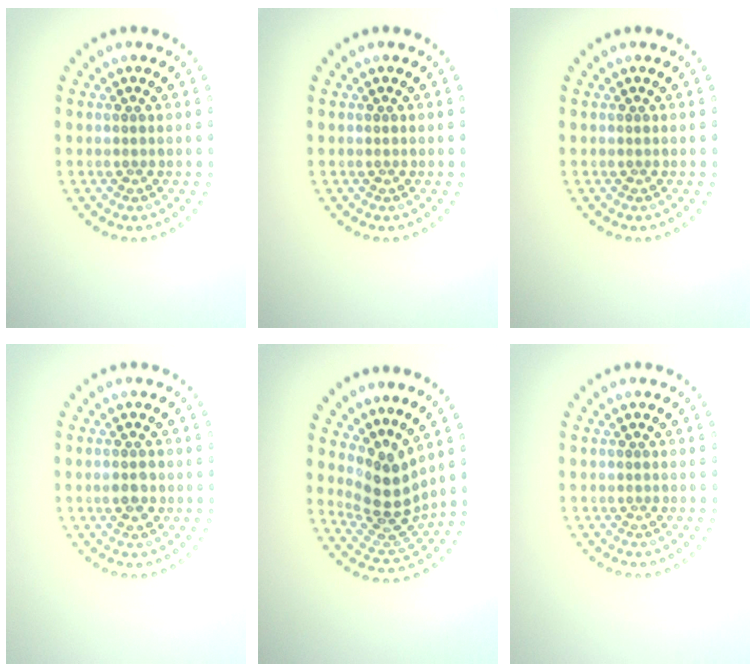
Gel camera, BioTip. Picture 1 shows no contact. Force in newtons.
{"total": 0.0}
{"total": 0.0}
{"total": 2.1, "press": 2.1, "slide": 0.1}
{"total": 4.1, "press": 2.9, "slide": 2.9}
{"total": 0.0}